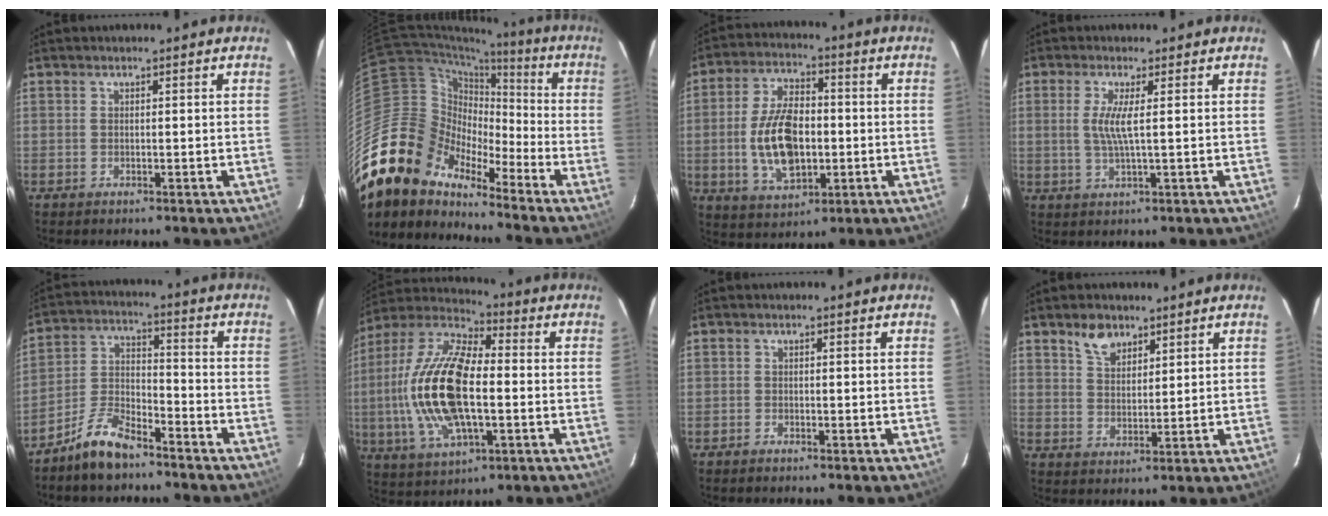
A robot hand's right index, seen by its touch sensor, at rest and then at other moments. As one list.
[{"total": 18.1, "force": [-14.0, 10.1, 5.6], "torque": [-0.117, 0.016, -0.266]}, {"total": 13.6, "force": [-1.7, 7.6, 11.2], "torque": [-0.219, 0.007, -0.022]}, {"total": 4.3, "force": [0.6, 0.1, 4.2], "torque": [-0.088, -0.005, 0.009]}, {"total": 9.0, "force": [-7.1, 3.0, 4.5], "torque": [-0.110, 0.020, -0.141]}, {"total": 20.7, "force": [-1.9, 9.2, 18.5], "torque": [-0.383, 0.003, -0.040]}, {"total": 0.6, "force": [-0.5, 0.2, 0.0], "torque": [-0.003, 0.001, -0.012]}, {"total": 5.3, "force": [3.7, 3.0, 2.3], "torque": [-0.034, 0.006, 0.069]}]